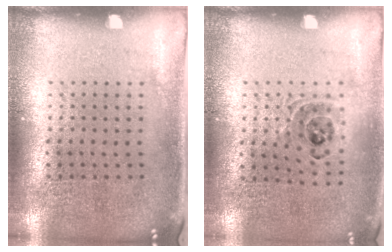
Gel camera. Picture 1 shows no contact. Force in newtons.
{"total": 0.9, "press": 0.9, "slide": 0.2}